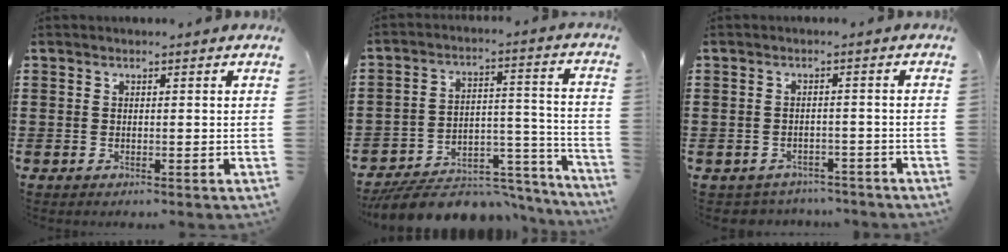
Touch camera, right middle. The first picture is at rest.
{"total": 8.4, "force": [-7.6, 2.6, 2.2], "torque": [-0.028, 0.024, -0.142]}
{"total": 2.0, "force": [-1.9, 0.6, -0.2], "torque": [-0.005, 0.000, -0.043]}